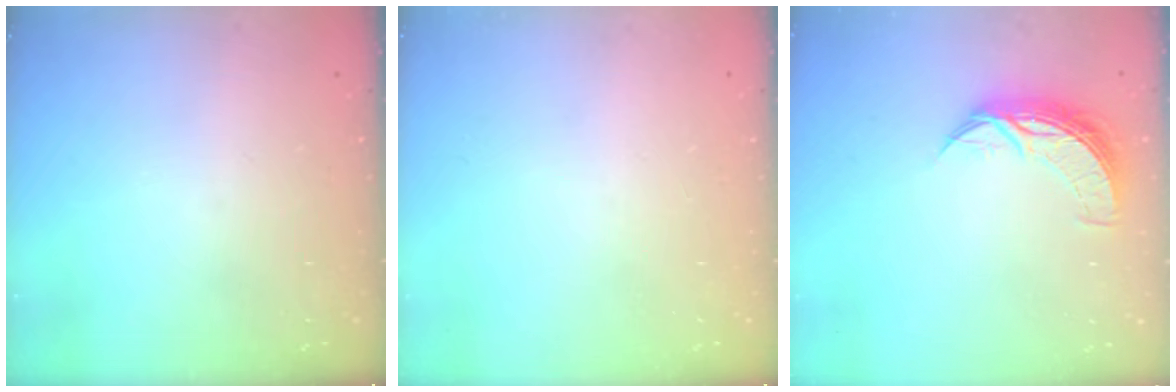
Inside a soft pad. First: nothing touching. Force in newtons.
{"total": 0.0}
{"total": 8.2, "press": 8.2, "slide": 0.7}